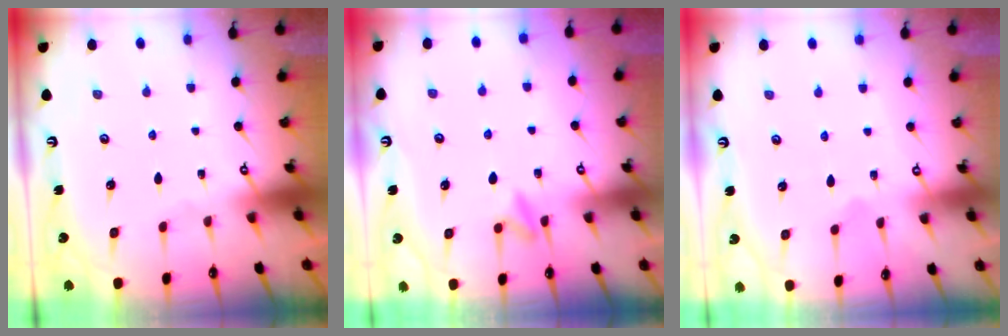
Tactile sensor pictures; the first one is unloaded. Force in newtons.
{"total": 5.4, "press": 5.1, "slide": 1.7}
{"total": 6.4, "press": 6.4, "slide": 0.3}